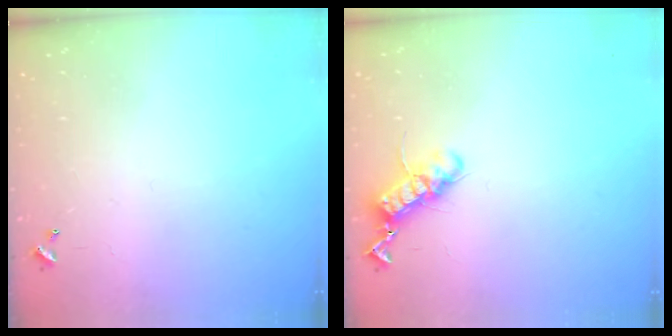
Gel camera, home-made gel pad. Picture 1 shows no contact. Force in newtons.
{"total": 11.9, "press": 11.9, "slide": 0.5}